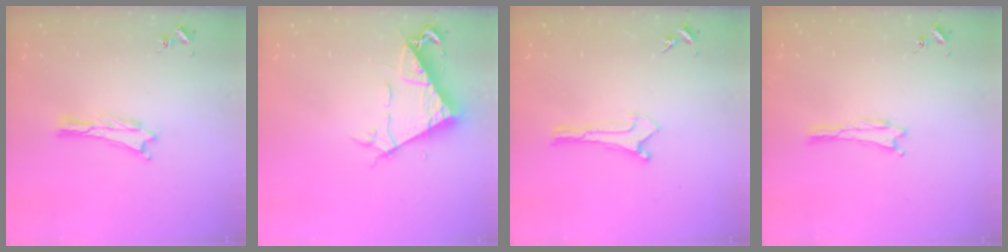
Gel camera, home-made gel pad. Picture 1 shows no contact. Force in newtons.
{"total": 7.7, "press": 7.6, "slide": 0.8}
{"total": 0.0}
{"total": 0.0}